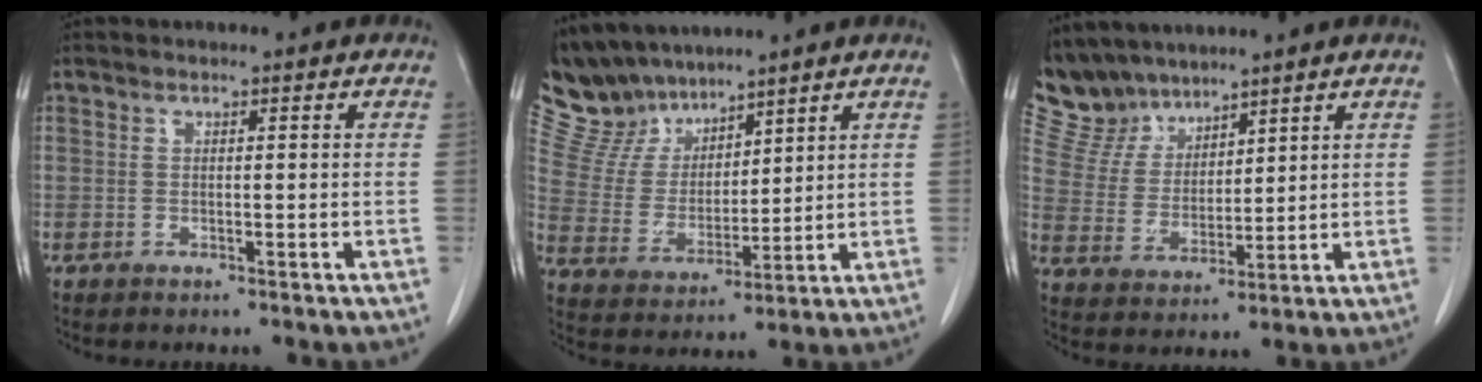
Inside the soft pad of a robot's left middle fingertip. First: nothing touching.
{"total": 10.0, "force": [9.1, 3.8, 1.7], "torque": [-0.053, 0.018, 0.190]}
{"total": 7.8, "force": [7.1, 3.1, 0.3], "torque": [-0.020, 0.011, 0.158]}